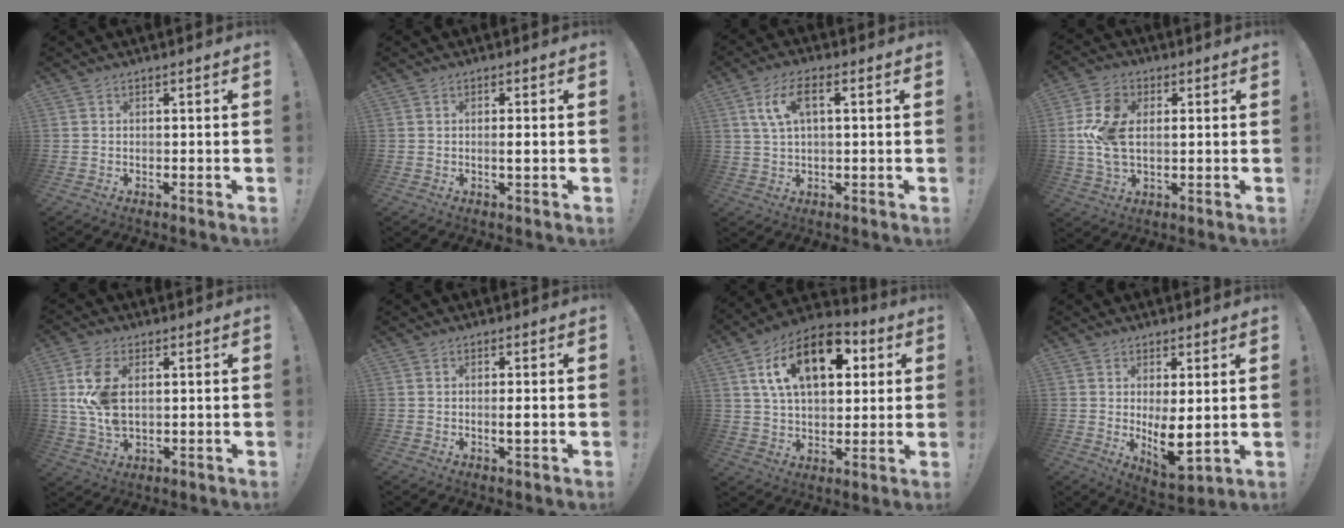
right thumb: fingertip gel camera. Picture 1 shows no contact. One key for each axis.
{"total": 1.6, "fx": -0.2, "fy": 0.1, "fz": 1.6, "tx": -0.020, "ty": -0.005, "tz": -0.006}
{"total": 7.8, "fx": 2.6, "fy": 3.2, "fz": 6.6, "tx": -0.129, "ty": -0.002, "tz": 0.045}
{"total": 11.7, "fx": 1.2, "fy": 7.4, "fz": 9.0, "tx": -0.176, "ty": -0.003, "tz": 0.025}
{"total": 10.9, "fx": 2.0, "fy": 6.5, "fz": 8.5, "tx": -0.163, "ty": -0.011, "tz": 0.034}
{"total": 2.0, "fx": -0.2, "fy": 0.1, "fz": 2.0, "tx": -0.025, "ty": -0.005, "tz": -0.007}
{"total": 18.4, "fx": 7.3, "fy": 10.7, "fz": 13.1, "tx": -0.209, "ty": -0.016, "tz": 0.124}
{"total": 8.4, "fx": 1.2, "fy": 3.3, "fz": 7.6, "tx": -0.104, "ty": -0.032, "tz": 0.028}